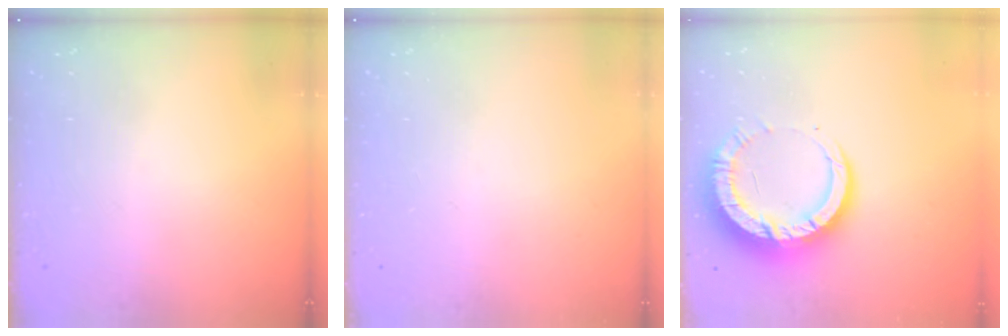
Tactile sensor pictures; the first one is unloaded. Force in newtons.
{"total": 0.0}
{"total": 13.3, "press": 13.2, "slide": 1.3}